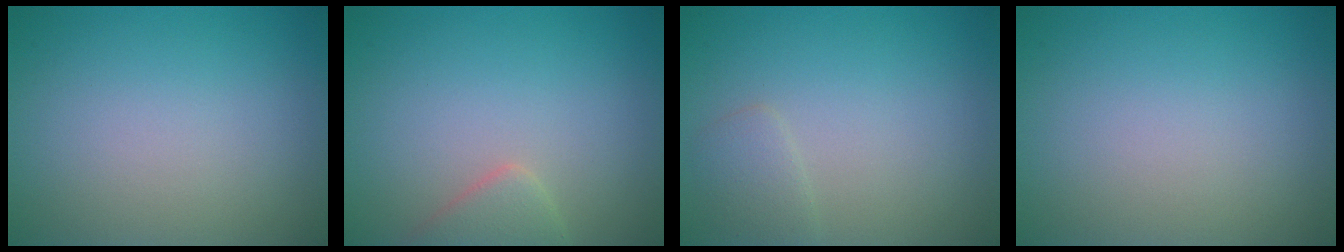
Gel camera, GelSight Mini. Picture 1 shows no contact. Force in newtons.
{"total": 2.1, "press": 2.1, "slide": 0.2}
{"total": 1.4, "press": 1.4, "slide": 0.1}
{"total": 0.0}